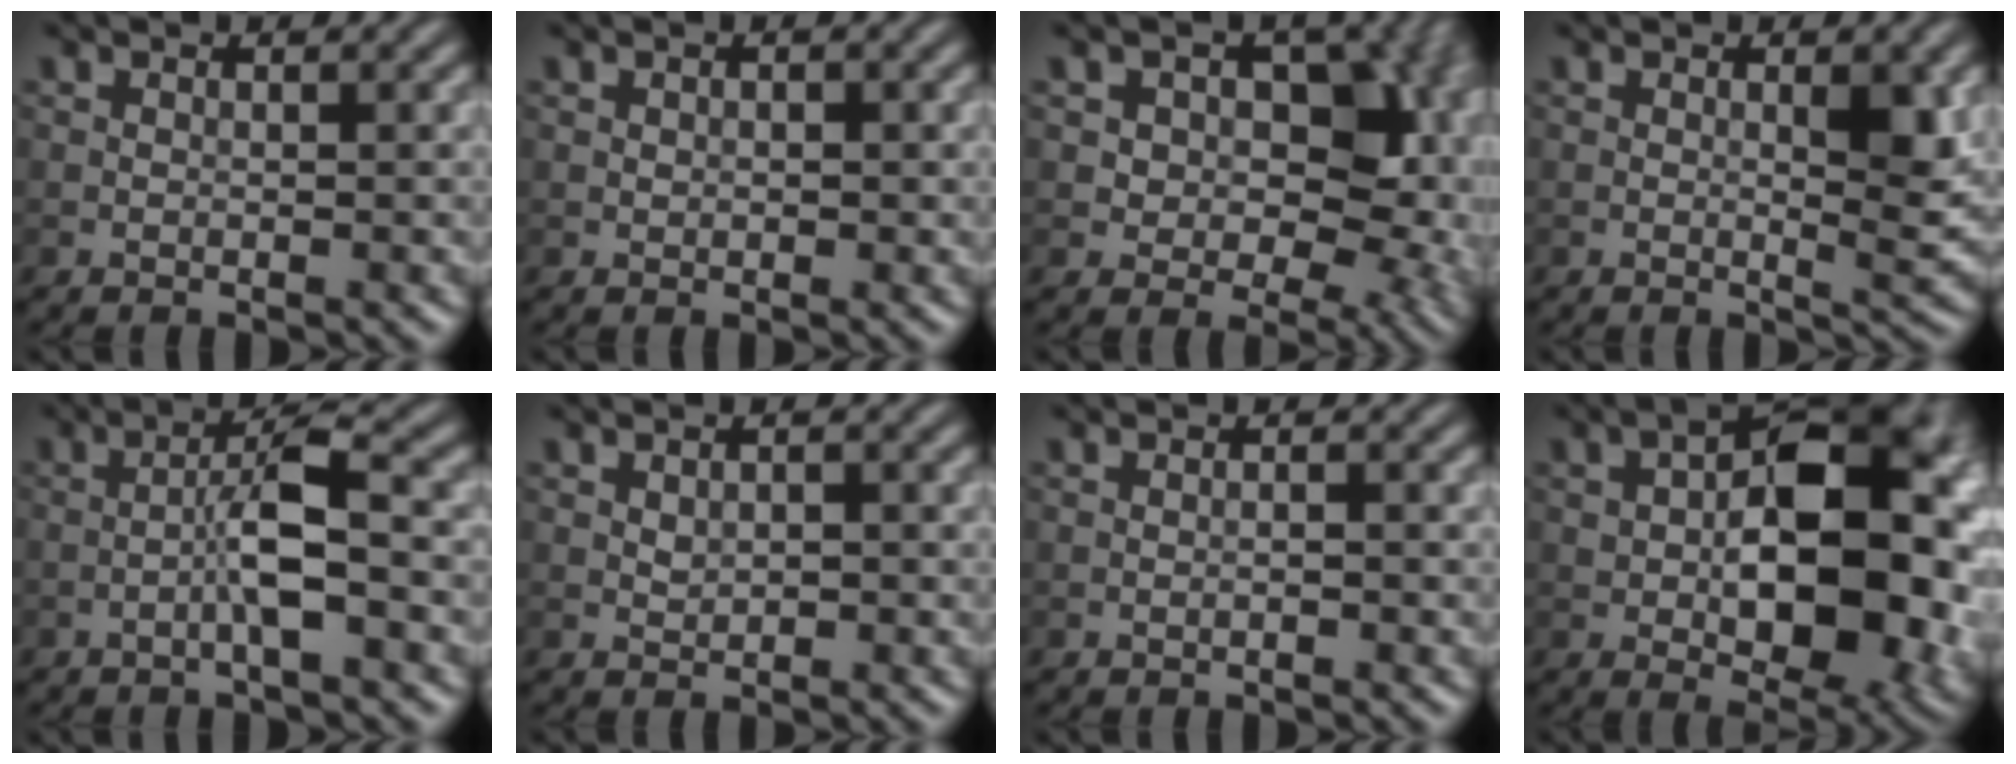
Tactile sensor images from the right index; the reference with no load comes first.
{"total": 0.7, "force": [0.2, 0.5, 0.4], "torque": [-0.006, 0.000, 0.004]}
{"total": 12.7, "force": [2.4, 9.0, 8.6], "torque": [-0.070, 0.023, 0.025]}
{"total": 3.3, "force": [0.4, 0.9, 3.2], "torque": [-0.045, -0.006, 0.008]}
{"total": 4.0, "force": [-1.2, 0.4, 3.8], "torque": [-0.070, 0.014, -0.028]}
{"total": 1.1, "force": [0.1, 0.8, 0.8], "torque": [-0.013, -0.001, 0.002]}
{"total": 0.5, "force": [-0.2, 0.2, 0.5], "torque": [-0.009, -0.002, -0.005]}
{"total": 14.5, "force": [-0.3, 8.2, 11.9], "torque": [-0.159, 0.004, -0.001]}